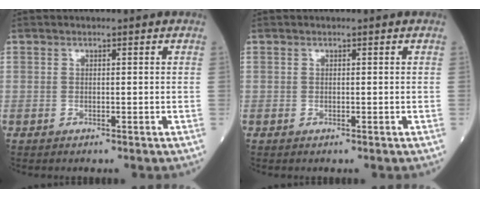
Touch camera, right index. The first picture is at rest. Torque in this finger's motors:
{"motor_torque": [0.02, 0.02, 0.00, 0.00]}